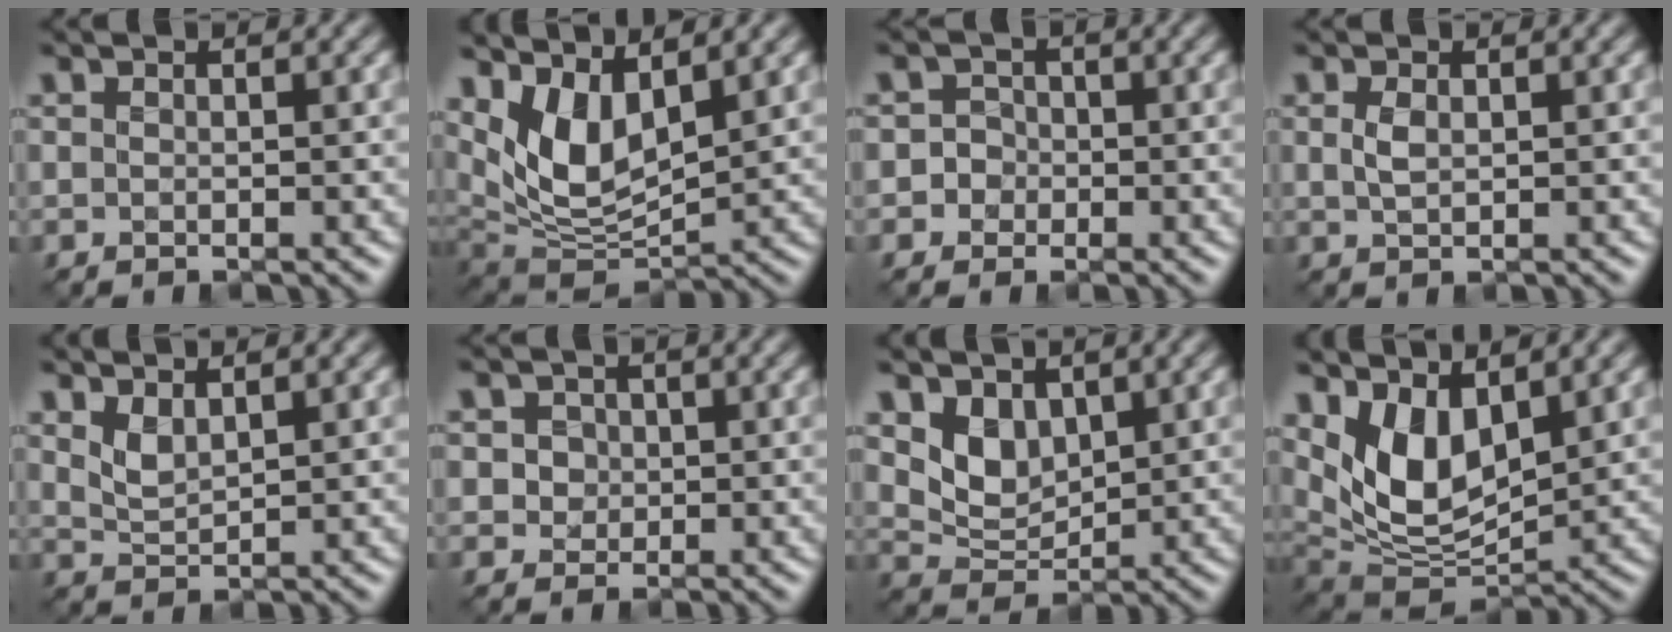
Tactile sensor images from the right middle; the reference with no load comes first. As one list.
[{"total": 6.5, "force": [2.4, 3.3, 5.0], "torque": [-0.103, -0.016, 0.044]}, {"total": 2.4, "force": [-0.5, 2.3, 0.5], "torque": [0.015, 0.009, -0.019]}, {"total": 1.3, "force": [0.0, 0.7, 1.1], "torque": [-0.027, -0.001, 0.003]}, {"total": 1.8, "force": [0.9, 0.8, 1.3], "torque": [-0.032, -0.007, 0.022]}, {"total": 3.0, "force": [0.9, 2.5, 1.4], "torque": [-0.032, 0.007, 0.014]}, {"total": 3.4, "force": [1.5, 2.4, 1.9], "torque": [-0.044, -0.013, 0.023]}, {"total": 6.9, "force": [2.3, 3.8, 5.3], "torque": [-0.106, -0.018, 0.039]}]